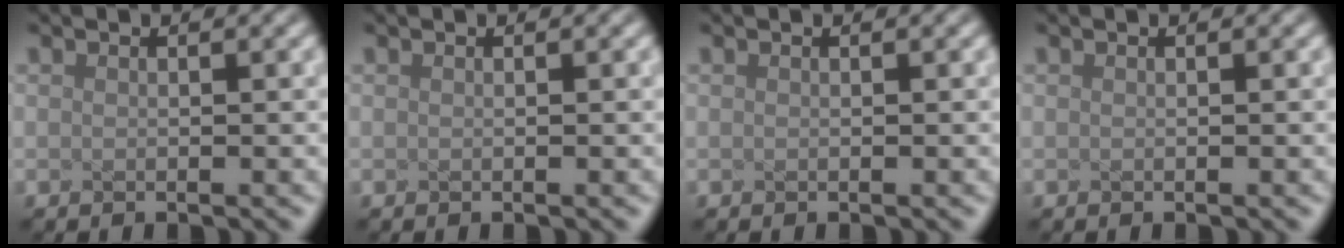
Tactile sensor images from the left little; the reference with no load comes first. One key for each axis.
{"total": 0.0}
{"total": 0.0}
{"total": 0.0}